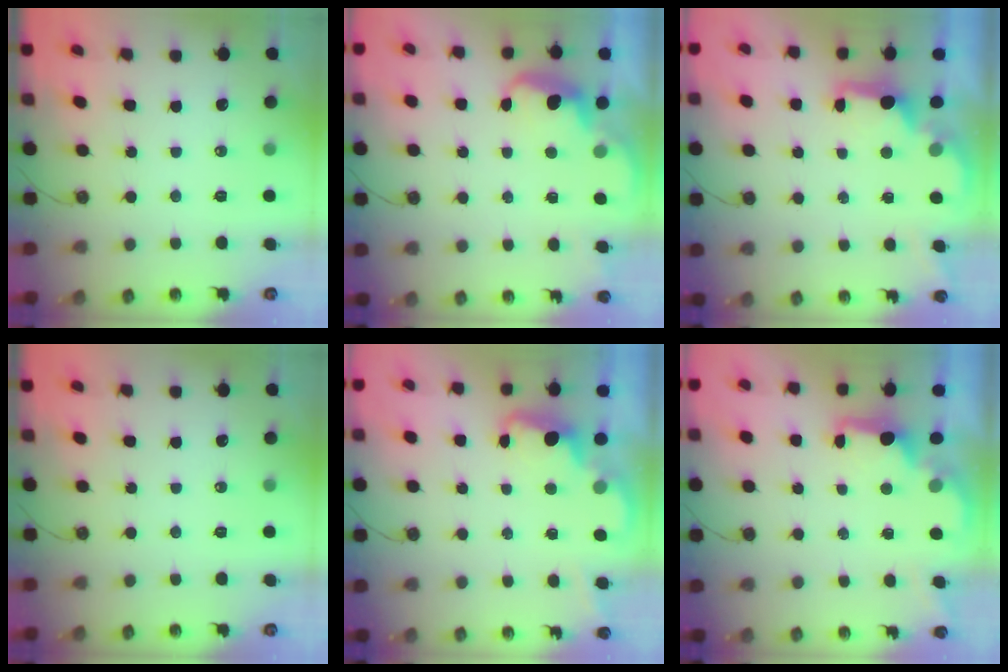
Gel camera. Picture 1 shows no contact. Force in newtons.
{"total": 2.8, "press": 2.6, "slide": 0.9}
{"total": 2.1, "press": 1.9, "slide": 0.8}
{"total": 0.0}
{"total": 2.0, "press": 2.0, "slide": 0.6}
{"total": 2.0, "press": 1.8, "slide": 0.8}